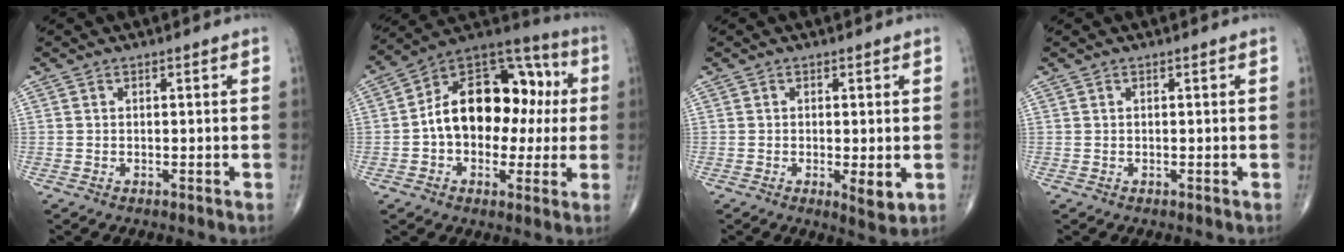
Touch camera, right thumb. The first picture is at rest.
{"total": 19.9, "force": [0.6, 13.4, 14.7], "torque": [-0.185, 0.050, 0.003]}
{"total": 3.8, "force": [-0.7, 1.2, 3.5], "torque": [-0.057, -0.013, -0.012]}
{"total": 0.0}